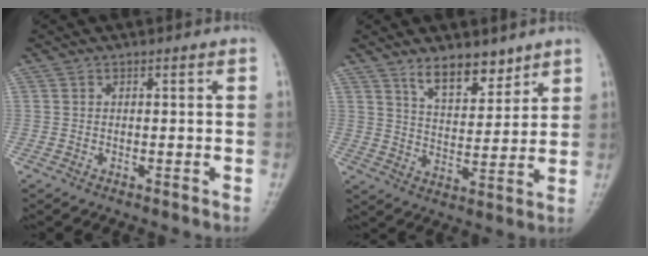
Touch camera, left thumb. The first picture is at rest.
{"total": 8.7, "force": [6.3, 3.8, 4.6], "torque": [-0.041, -0.049, 0.111]}